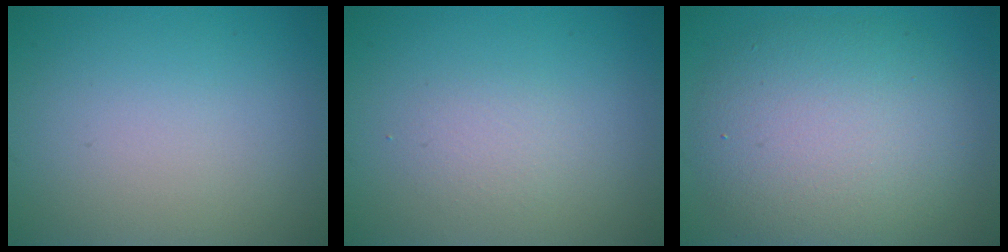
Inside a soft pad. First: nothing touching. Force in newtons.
{"total": 1.3, "press": 1.3, "slide": 0.1}
{"total": 8.3, "press": 8.3, "slide": 0.3}